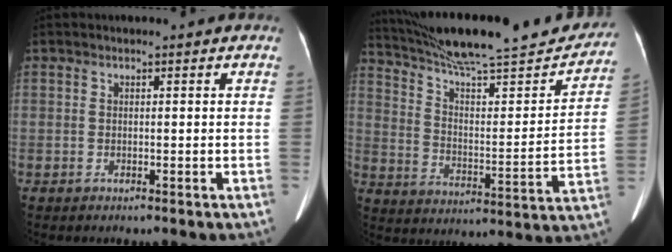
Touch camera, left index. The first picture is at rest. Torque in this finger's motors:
{"motor_torque": [0.70, -1.44, 0.07, 0.12]}